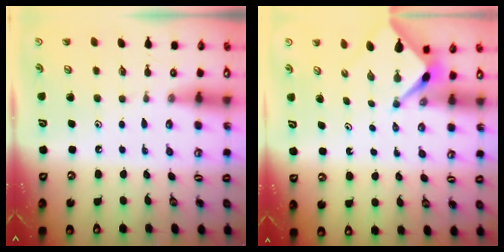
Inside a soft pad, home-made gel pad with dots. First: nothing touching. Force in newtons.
{"total": 2.6, "press": 2.6, "slide": 0.3}